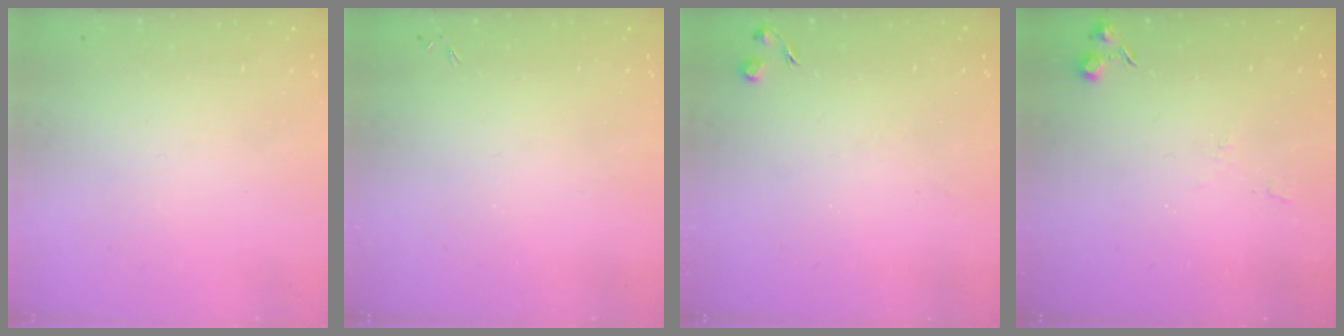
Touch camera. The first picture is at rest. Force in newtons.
{"total": 0.0}
{"total": 5.6, "press": 5.5, "slide": 0.8}
{"total": 4.5, "press": 4.4, "slide": 0.8}